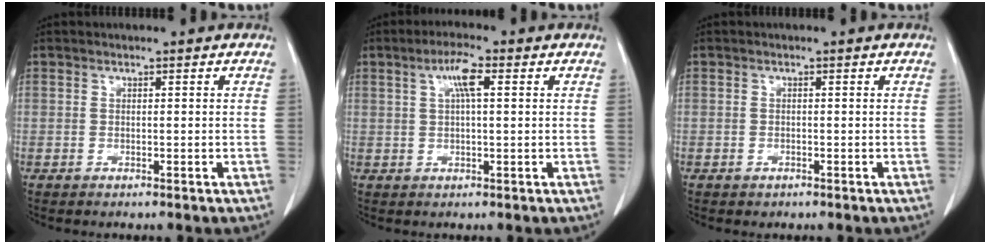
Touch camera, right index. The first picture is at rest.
{"total": 4.3, "force": [1.4, 0.6, 4.0], "torque": [-0.077, 0.009, 0.027]}
{"total": 0.8, "force": [-0.5, 0.7, 0.1], "torque": [-0.003, 0.003, -0.005]}